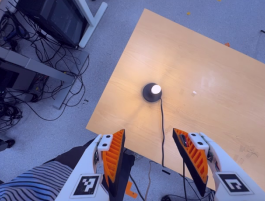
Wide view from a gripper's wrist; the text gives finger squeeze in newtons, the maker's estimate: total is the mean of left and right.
{"total": 0.0}